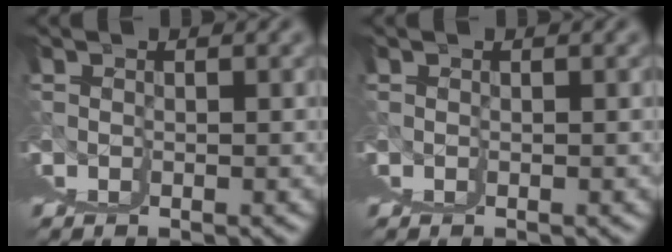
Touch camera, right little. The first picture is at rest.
{"total": 0.0}